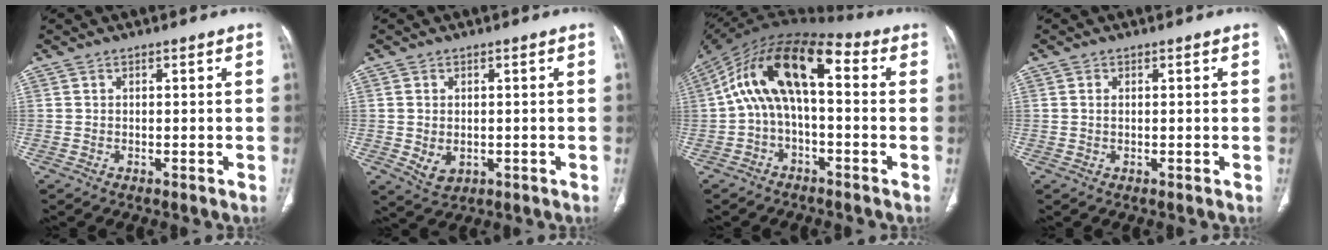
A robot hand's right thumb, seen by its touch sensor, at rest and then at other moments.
{"total": 4.1, "force": [-0.4, 3.0, 2.7], "torque": [-0.044, -0.005, 0.007]}
{"total": 15.0, "force": [1.0, 7.5, 12.9], "torque": [-0.225, 0.054, 0.005]}
{"total": 0.8, "force": [0.2, 0.4, 0.6], "torque": [-0.017, 0.004, 0.007]}